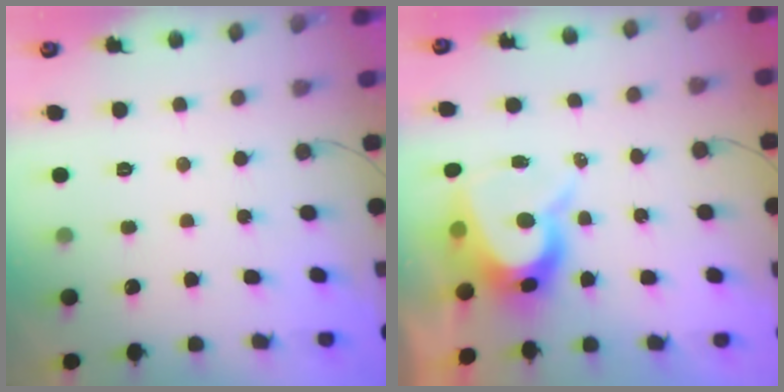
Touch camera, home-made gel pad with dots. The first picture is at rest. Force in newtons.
{"total": 10.1, "press": 10.1, "slide": 0.7}